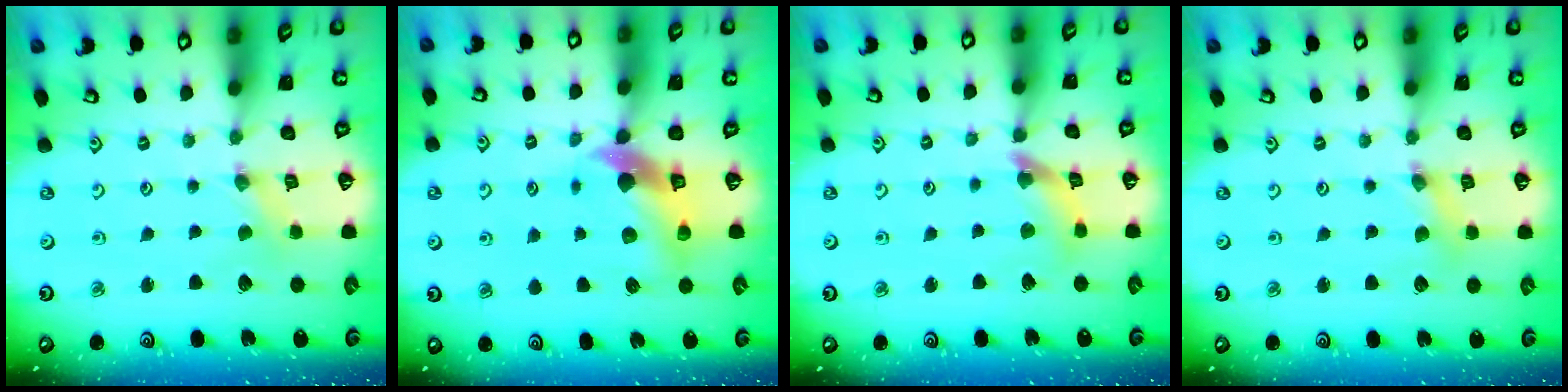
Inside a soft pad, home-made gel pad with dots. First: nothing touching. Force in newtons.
{"total": 10.4, "press": 10.3, "slide": 1.6}
{"total": 8.5, "press": 8.5, "slide": 0.9}
{"total": 2.5, "press": 2.5, "slide": 0.3}